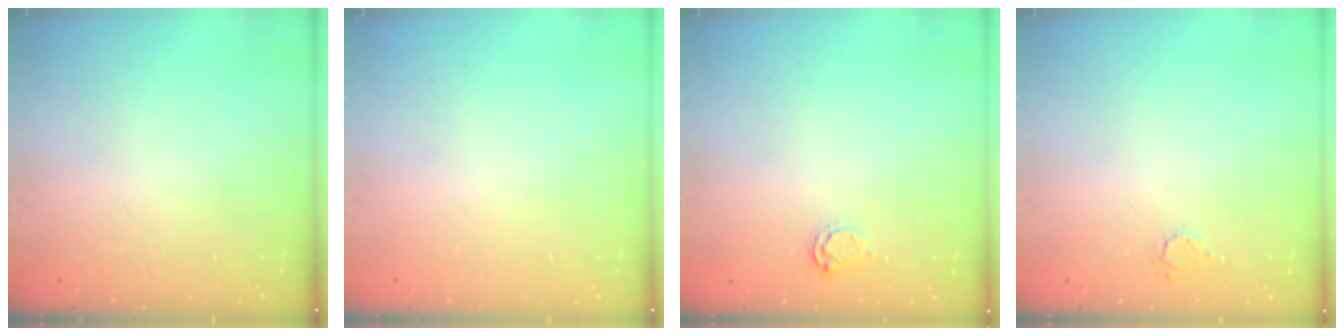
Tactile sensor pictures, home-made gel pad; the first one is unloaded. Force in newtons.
{"total": 0.0}
{"total": 3.6, "press": 3.5, "slide": 0.5}
{"total": 2.5, "press": 2.5, "slide": 0.3}